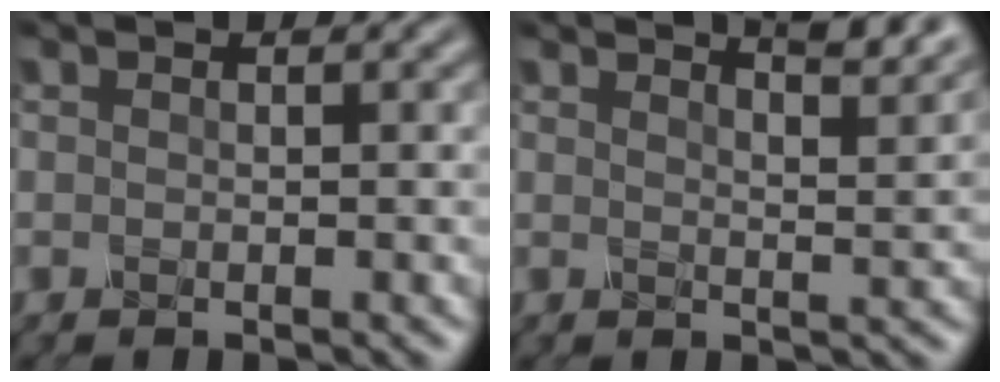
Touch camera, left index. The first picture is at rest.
{"total": 4.4, "force": [3.7, 0.8, 2.3], "torque": [-0.023, 0.008, 0.037]}